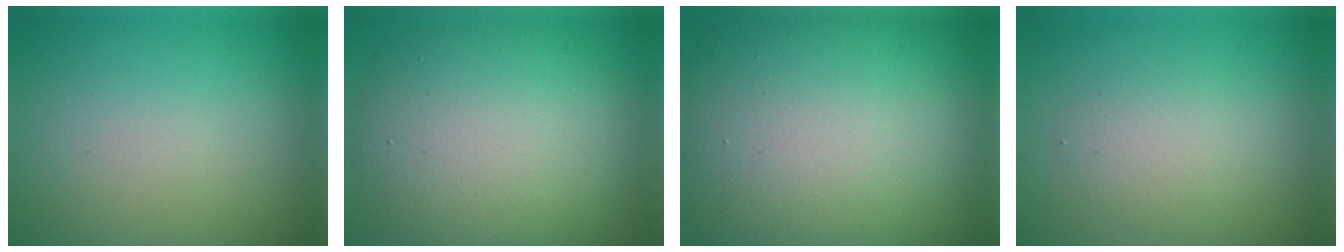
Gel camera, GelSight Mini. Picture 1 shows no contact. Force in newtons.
{"total": 10.5, "press": 10.5, "slide": 0.6}
{"total": 19.1, "press": 19.1, "slide": 1.0}
{"total": 2.4, "press": 2.4, "slide": 0.2}